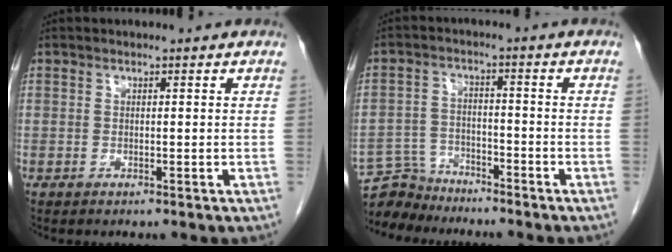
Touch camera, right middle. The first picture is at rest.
{"total": 6.0, "force": [-5.7, 1.7, -0.7], "torque": [0.008, 0.001, -0.107]}